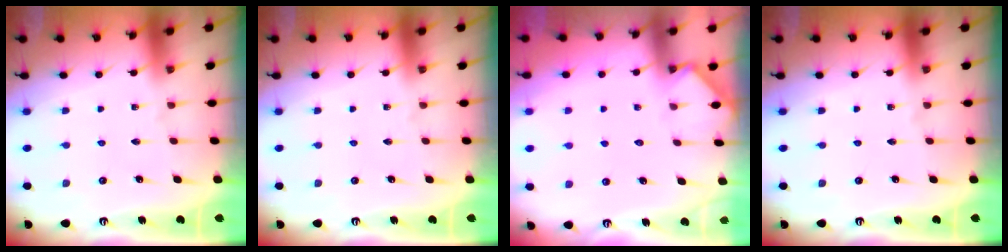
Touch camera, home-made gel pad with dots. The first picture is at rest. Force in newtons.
{"total": 0.0}
{"total": 3.1, "press": 3.1, "slide": 0.4}
{"total": 0.0}